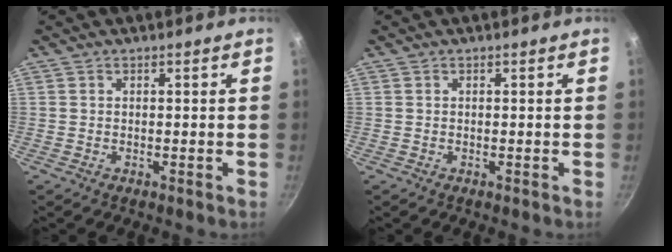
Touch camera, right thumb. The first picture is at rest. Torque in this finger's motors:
{"motor_torque": [0.00, 0.00, -0.01, 0.00, 0.02]}